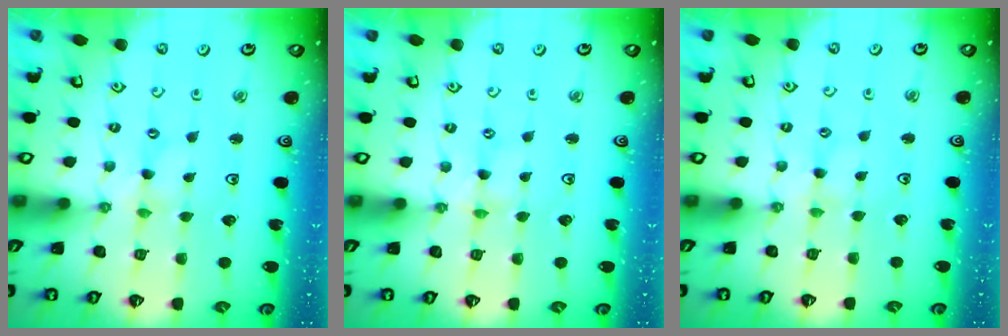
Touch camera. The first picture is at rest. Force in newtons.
{"total": 0.0}
{"total": 1.3, "press": 1.2, "slide": 0.3}